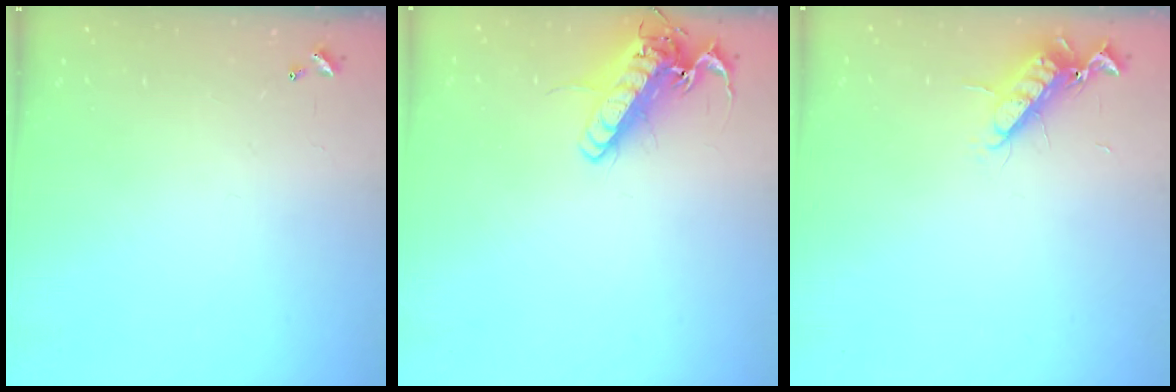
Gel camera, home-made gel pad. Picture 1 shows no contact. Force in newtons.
{"total": 16.2, "press": 16.0, "slide": 2.5}
{"total": 11.1, "press": 11.1, "slide": 1.3}